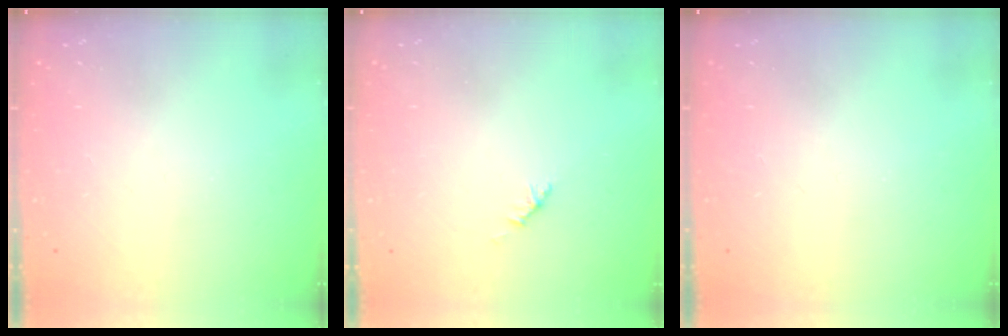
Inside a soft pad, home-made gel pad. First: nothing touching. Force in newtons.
{"total": 1.9, "press": 1.8, "slide": 0.6}
{"total": 0.0}